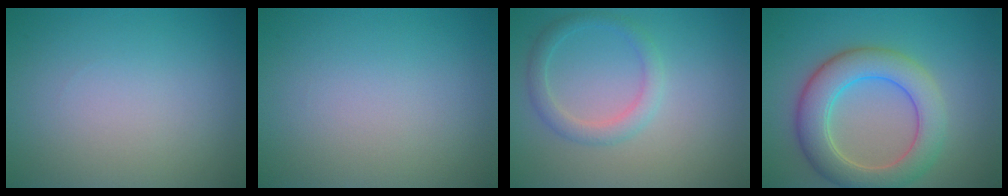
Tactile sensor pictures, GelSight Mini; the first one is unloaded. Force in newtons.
{"total": 0.0}
{"total": 2.2, "press": 2.2, "slide": 0.1}
{"total": 6.3, "press": 6.3, "slide": 0.3}